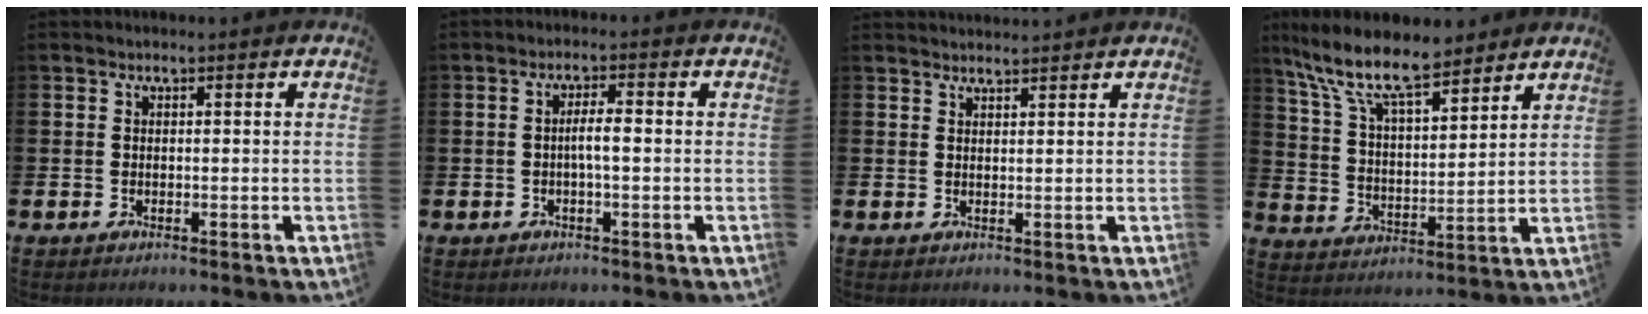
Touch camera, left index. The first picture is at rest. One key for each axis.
{"total": 2.5, "fx": -0.3, "fy": 0.6, "fz": 2.4, "tx": -0.048, "ty": 0.005, "tz": -0.007}
{"total": 1.9, "fx": 1.9, "fy": 0.0, "fz": 0.0, "tx": 0.010, "ty": -0.014, "tz": 0.033}
{"total": 10.8, "fx": 9.0, "fy": 3.0, "fz": 5.0, "tx": -0.128, "ty": -0.045, "tz": 0.159}